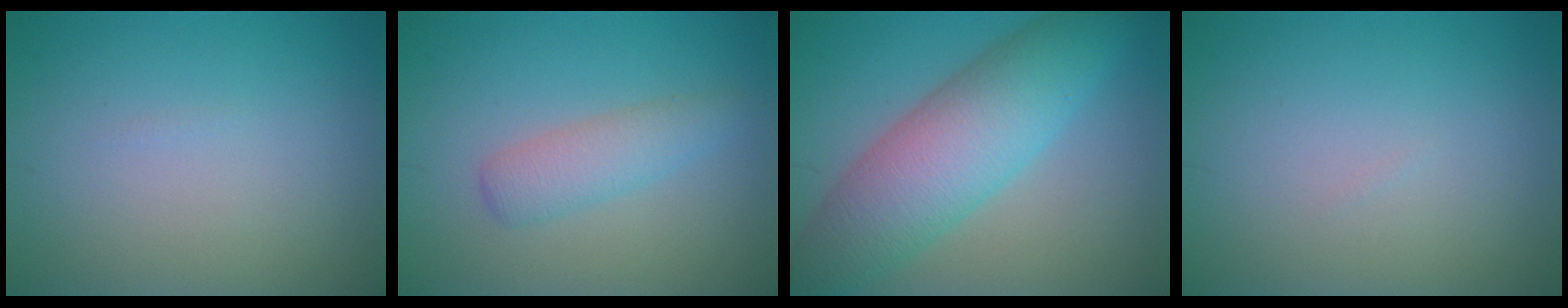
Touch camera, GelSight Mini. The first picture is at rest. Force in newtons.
{"total": 2.6, "press": 2.6, "slide": 0.0}
{"total": 8.4, "press": 8.4, "slide": 0.3}
{"total": 0.0}